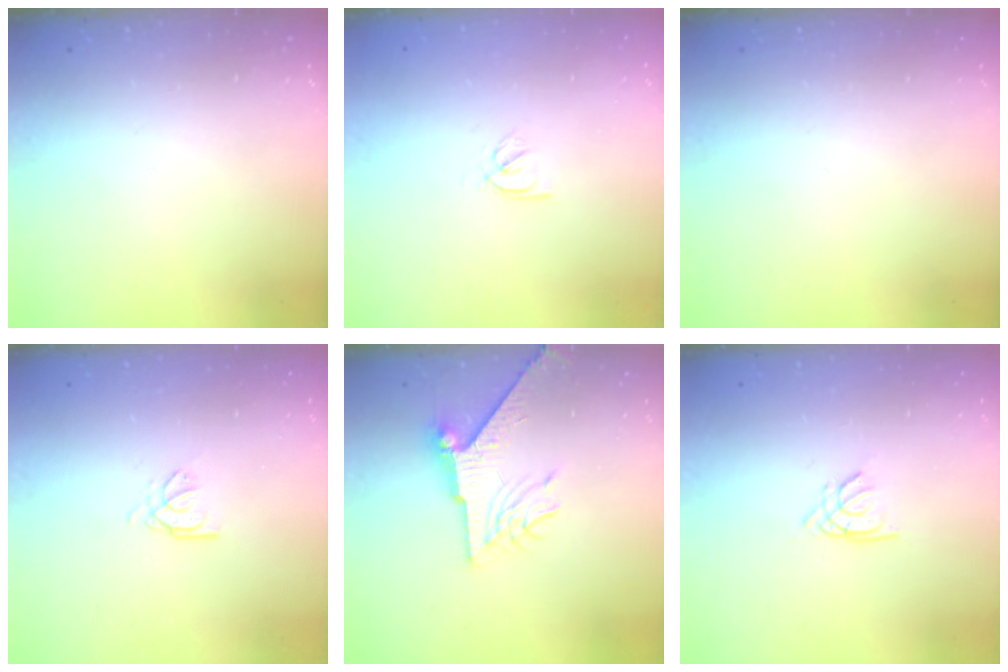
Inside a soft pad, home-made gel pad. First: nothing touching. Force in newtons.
{"total": 2.5, "press": 2.4, "slide": 0.7}
{"total": 0.0}
{"total": 2.7, "press": 2.7, "slide": 0.4}
{"total": 7.8, "press": 7.7, "slide": 0.9}
{"total": 1.4, "press": 1.4, "slide": 0.3}